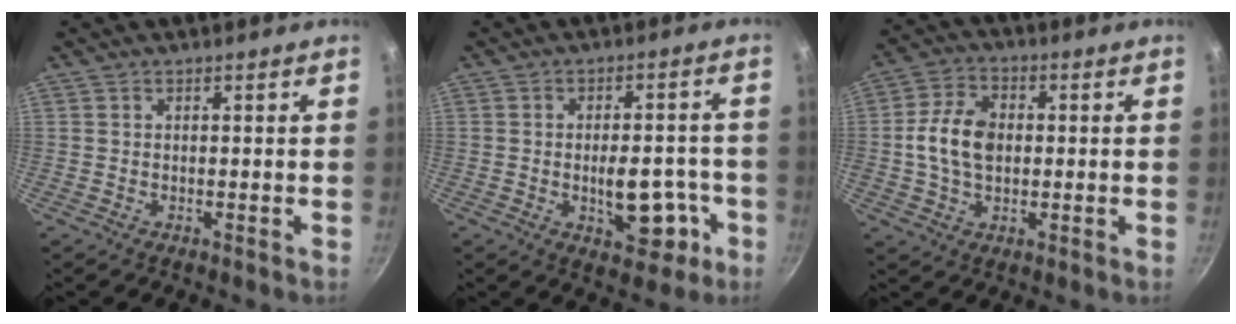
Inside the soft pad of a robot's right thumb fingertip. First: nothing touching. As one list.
[{"total": 10.3, "force": [-2.9, 5.6, 8.1], "torque": [-0.081, 0.019, -0.029]}, {"total": 9.5, "force": [0.1, 6.4, 7.0], "torque": [-0.123, 0.016, -0.009]}]